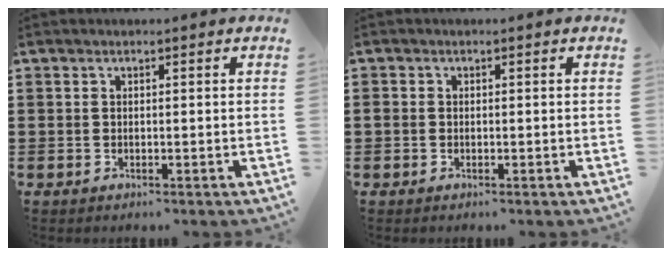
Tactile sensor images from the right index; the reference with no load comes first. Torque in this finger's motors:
{"motor_torque": [1.17, 0.97, 0.01, -0.02]}